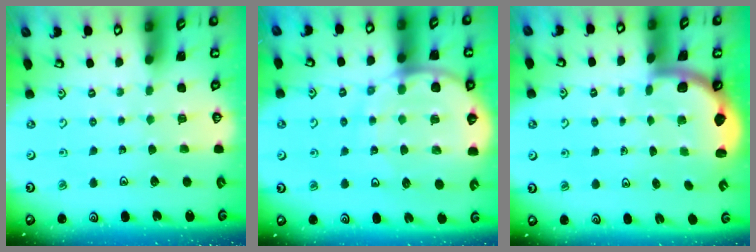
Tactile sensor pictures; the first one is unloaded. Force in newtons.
{"total": 11.7, "press": 11.6, "slide": 1.5}
{"total": 1.6, "press": 1.6, "slide": 0.1}